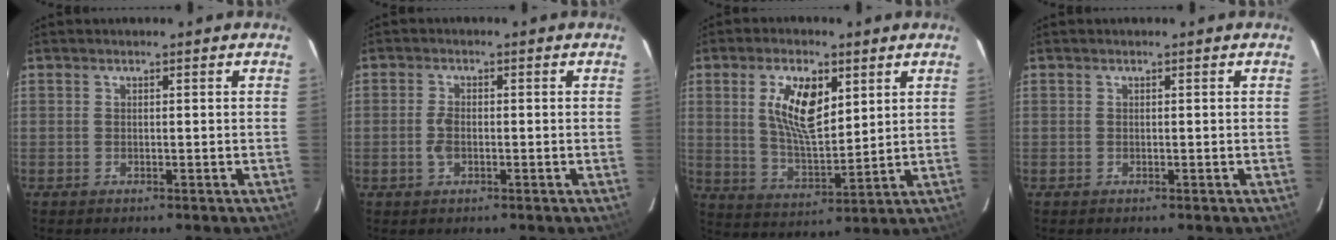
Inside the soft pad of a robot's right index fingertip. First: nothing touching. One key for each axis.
{"total": 2.7, "fx": -0.7, "fy": 1.5, "fz": 2.1, "tx": -0.045, "ty": 0.003, "tz": -0.012}
{"total": 11.3, "fx": 4.1, "fy": 5.0, "fz": 9.3, "tx": -0.170, "ty": 0.004, "tz": 0.083}
{"total": 0.0}